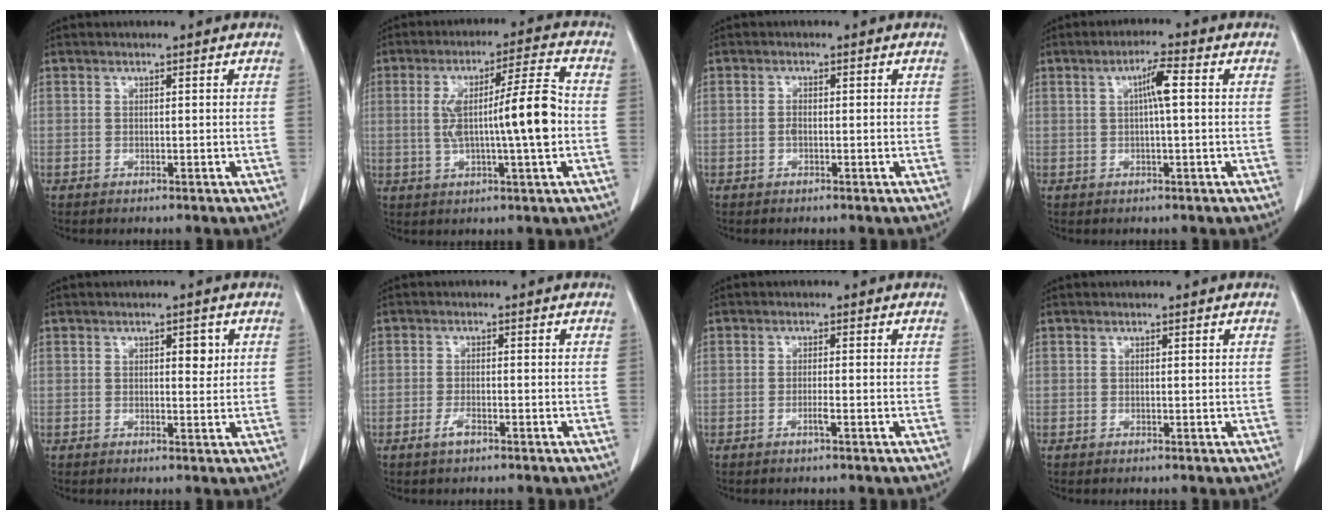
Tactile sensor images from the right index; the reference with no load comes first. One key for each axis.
{"total": 11.8, "fx": -0.5, "fy": 0.5, "fz": 11.8, "tx": -0.200, "ty": 0.016, "tz": -0.010}
{"total": 1.3, "fx": -0.3, "fy": 0.6, "fz": 1.1, "tx": -0.022, "ty": 0.002, "tz": -0.004}
{"total": 4.0, "fx": 0.7, "fy": 0.4, "fz": 3.9, "tx": -0.068, "ty": 0.010, "tz": 0.010}
{"total": 2.3, "fx": 0.8, "fy": 1.0, "fz": 2.0, "tx": -0.023, "ty": -0.001, "tz": 0.010}
{"total": 2.0, "fx": -1.2, "fy": 0.5, "fz": 1.5, "tx": -0.032, "ty": -0.001, "tz": -0.023}
{"total": 1.5, "fx": -0.7, "fy": -0.1, "fz": 1.3, "tx": -0.026, "ty": -0.001, "tz": -0.014}
{"total": 0.0}